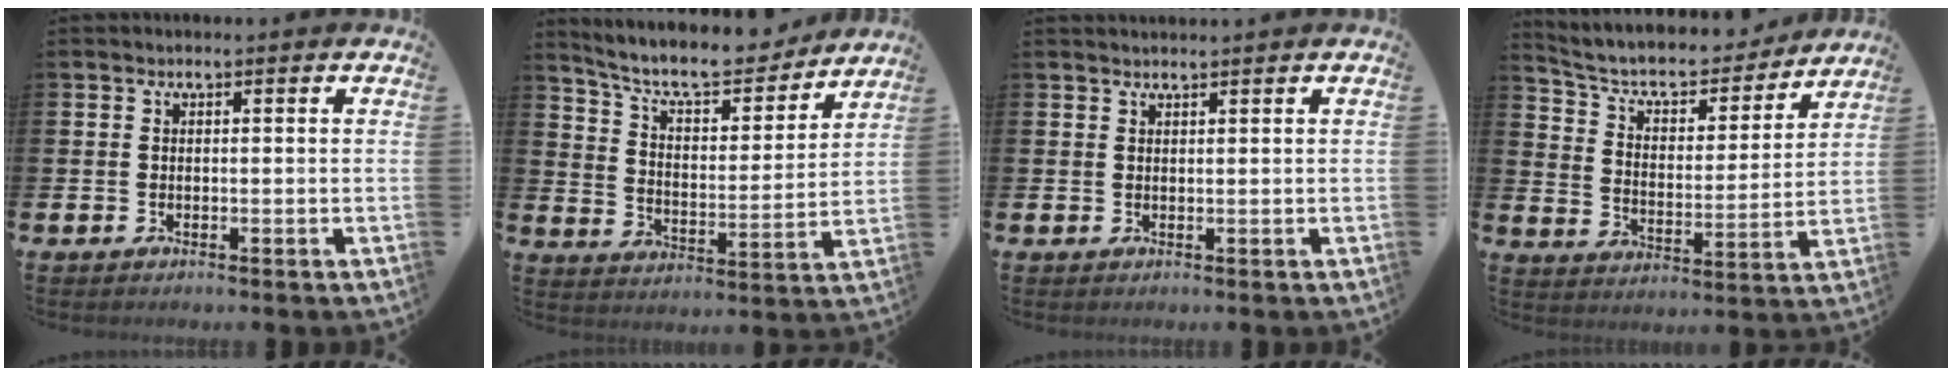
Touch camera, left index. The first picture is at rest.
{"total": 9.4, "force": [8.5, 2.4, 3.2], "torque": [-0.087, -0.060, 0.143]}
{"total": 0.9, "force": [0.8, -0.1, 0.0], "torque": [0.005, -0.004, 0.016]}
{"total": 7.4, "force": [6.6, 2.6, 2.0], "torque": [-0.062, -0.052, 0.108]}